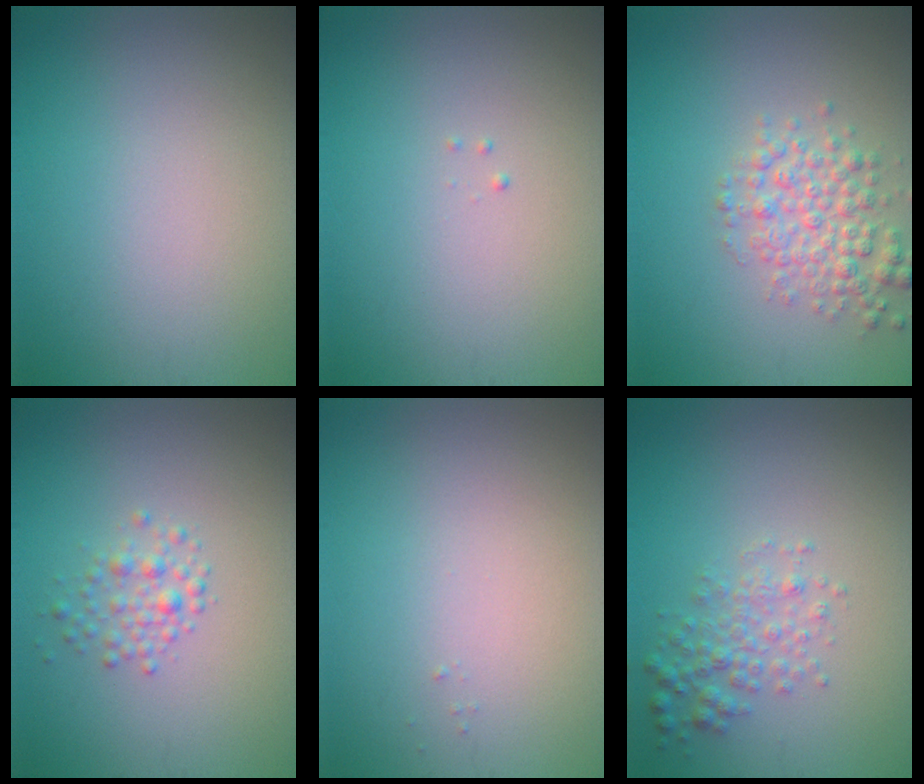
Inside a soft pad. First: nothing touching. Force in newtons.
{"total": 0.0}
{"total": 3.5, "press": 3.5, "slide": 0.1}
{"total": 1.8, "press": 1.8, "slide": 0.0}
{"total": 0.0}
{"total": 2.4, "press": 2.4, "slide": 0.1}